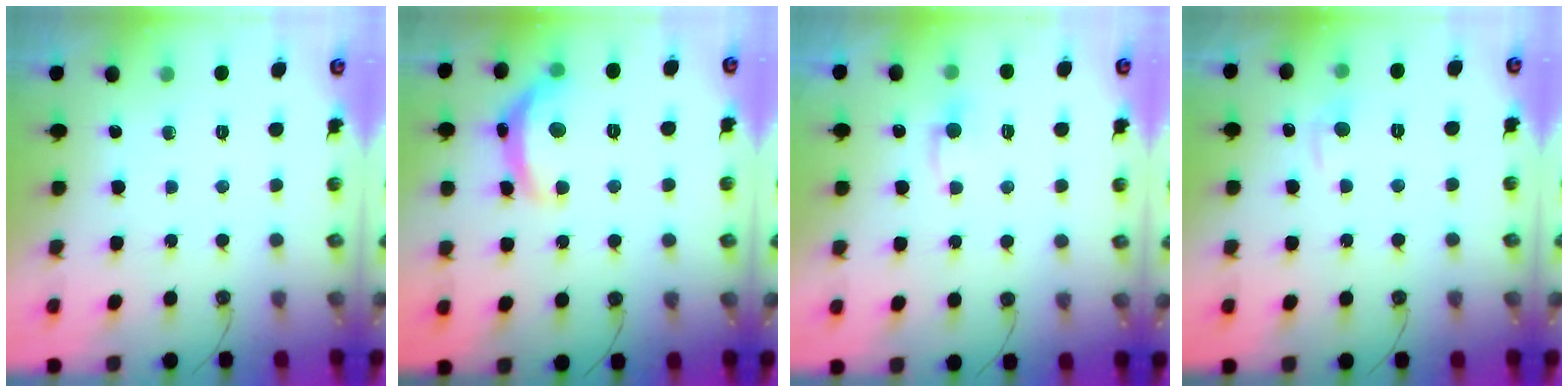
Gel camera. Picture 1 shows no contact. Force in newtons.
{"total": 7.3, "press": 7.3, "slide": 0.7}
{"total": 1.5, "press": 1.4, "slide": 0.4}
{"total": 1.1, "press": 0.8, "slide": 0.8}